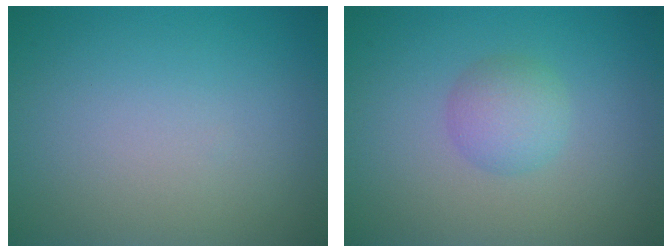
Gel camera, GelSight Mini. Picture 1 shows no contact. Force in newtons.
{"total": 2.4, "press": 2.4, "slide": 0.1}